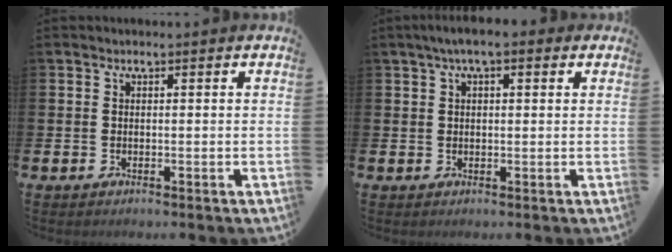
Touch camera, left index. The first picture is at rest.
{"total": 3.5, "force": [2.0, 1.4, 2.5], "torque": [-0.042, 0.004, 0.032]}